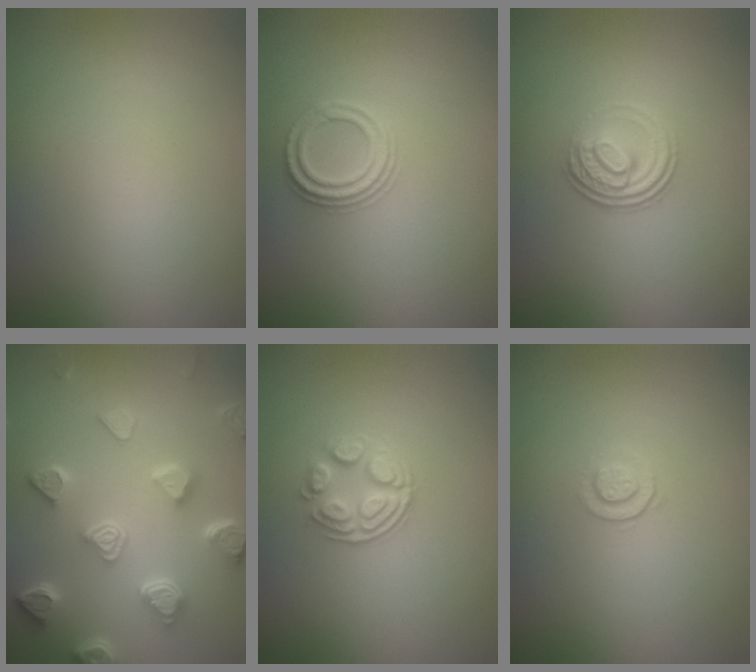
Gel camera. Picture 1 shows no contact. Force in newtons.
{"total": 2.3, "press": 2.2, "slide": 0.6}
{"total": 3.5, "press": 2.5, "slide": 2.5}
{"total": 6.7, "press": 5.4, "slide": 4.0}
{"total": 3.1, "press": 2.6, "slide": 1.7}
{"total": 1.1, "press": 0.7, "slide": 0.9}